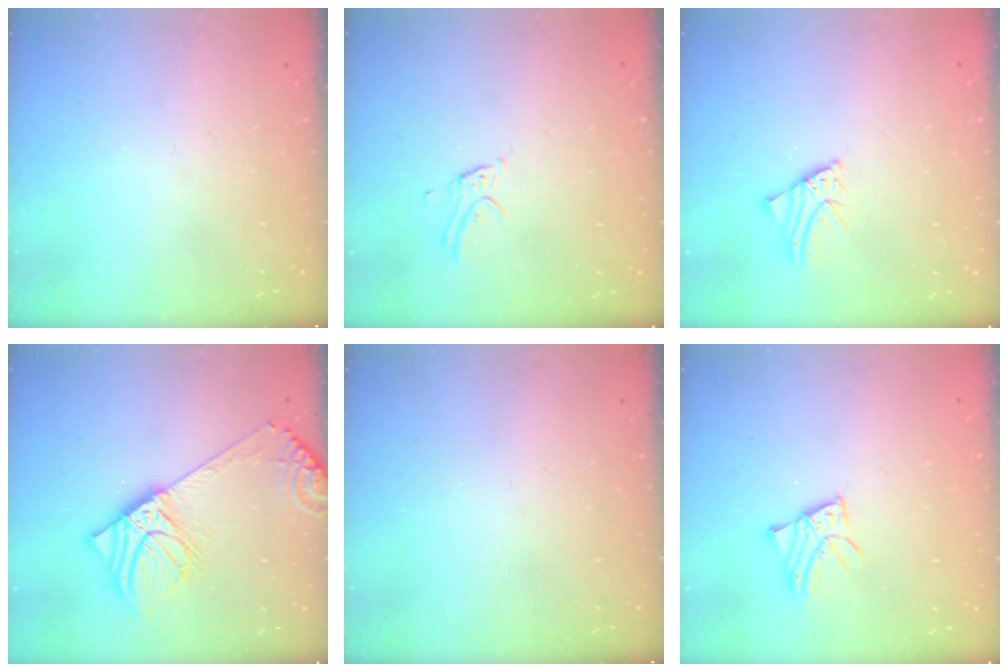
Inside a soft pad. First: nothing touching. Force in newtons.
{"total": 3.6, "press": 3.5, "slide": 0.3}
{"total": 2.1, "press": 2.0, "slide": 0.3}
{"total": 15.9, "press": 15.5, "slide": 3.5}
{"total": 0.0}
{"total": 3.6, "press": 3.6, "slide": 0.2}